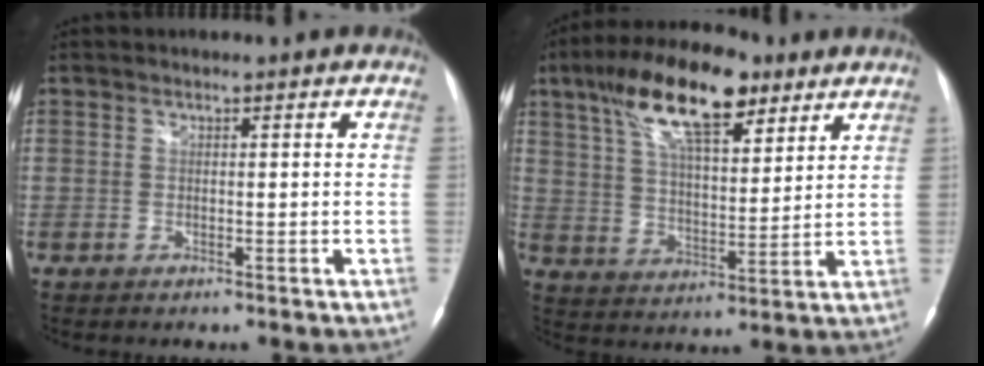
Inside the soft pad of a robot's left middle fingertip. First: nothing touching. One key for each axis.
{"total": 16.7, "fx": 9.9, "fy": 5.7, "fz": 12.1, "tx": -0.225, "ty": 0.029, "tz": 0.179}